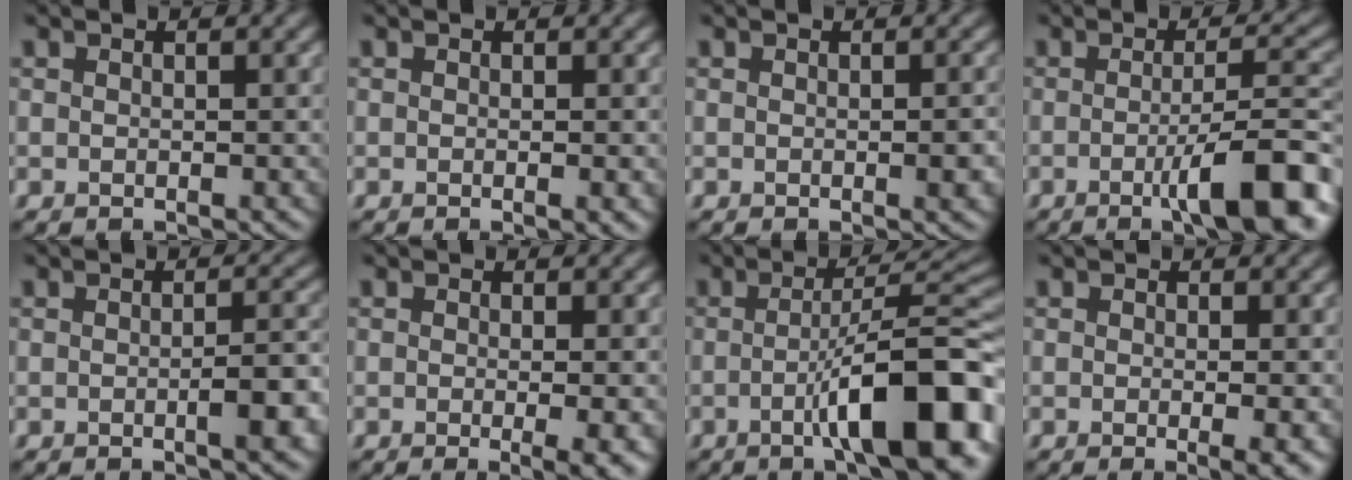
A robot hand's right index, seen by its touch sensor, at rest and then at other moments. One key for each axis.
{"total": 1.2, "fx": -0.1, "fy": 0.3, "fz": 1.2, "tx": -0.014, "ty": -0.002, "tz": -0.003}
{"total": 1.3, "fx": -0.2, "fy": 0.2, "fz": 1.3, "tx": -0.018, "ty": -0.002, "tz": -0.002}
{"total": 8.8, "fx": -3.1, "fy": 1.8, "fz": 8.1, "tx": -0.109, "ty": 0.008, "tz": -0.050}
{"total": 3.2, "fx": -0.8, "fy": 0.7, "fz": 3.1, "tx": -0.042, "ty": 0.003, "tz": -0.012}
{"total": 3.9, "fx": -0.7, "fy": 1.0, "fz": 3.7, "tx": -0.047, "ty": -0.010, "tz": -0.007}
{"total": 11.1, "fx": -3.6, "fy": 2.3, "fz": 10.2, "tx": -0.134, "ty": 0.016, "tz": -0.057}
{"total": 3.3, "fx": -0.6, "fy": 0.8, "fz": 3.1, "tx": -0.040, "ty": -0.008, "tz": -0.007}